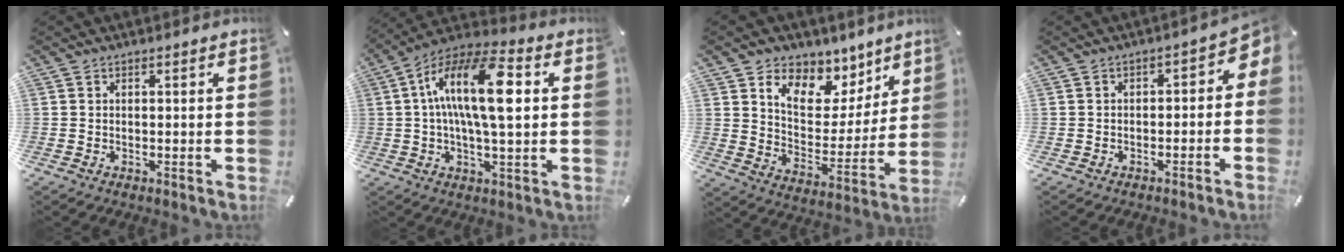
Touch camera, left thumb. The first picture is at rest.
{"total": 17.4, "force": [2.8, 6.5, 15.9], "torque": [-0.311, 0.000, 0.042]}
{"total": 10.2, "force": [7.1, 6.9, 2.6], "torque": [-0.041, -0.074, 0.129]}
{"total": 3.3, "force": [-1.1, 2.2, 2.1], "torque": [-0.028, -0.001, -0.031]}